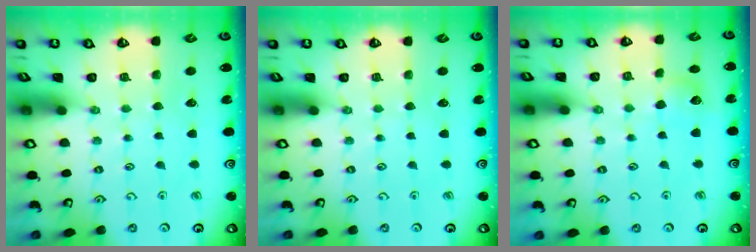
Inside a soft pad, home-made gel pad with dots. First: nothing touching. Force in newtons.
{"total": 0.0}
{"total": 5.9, "press": 5.9, "slide": 0.8}